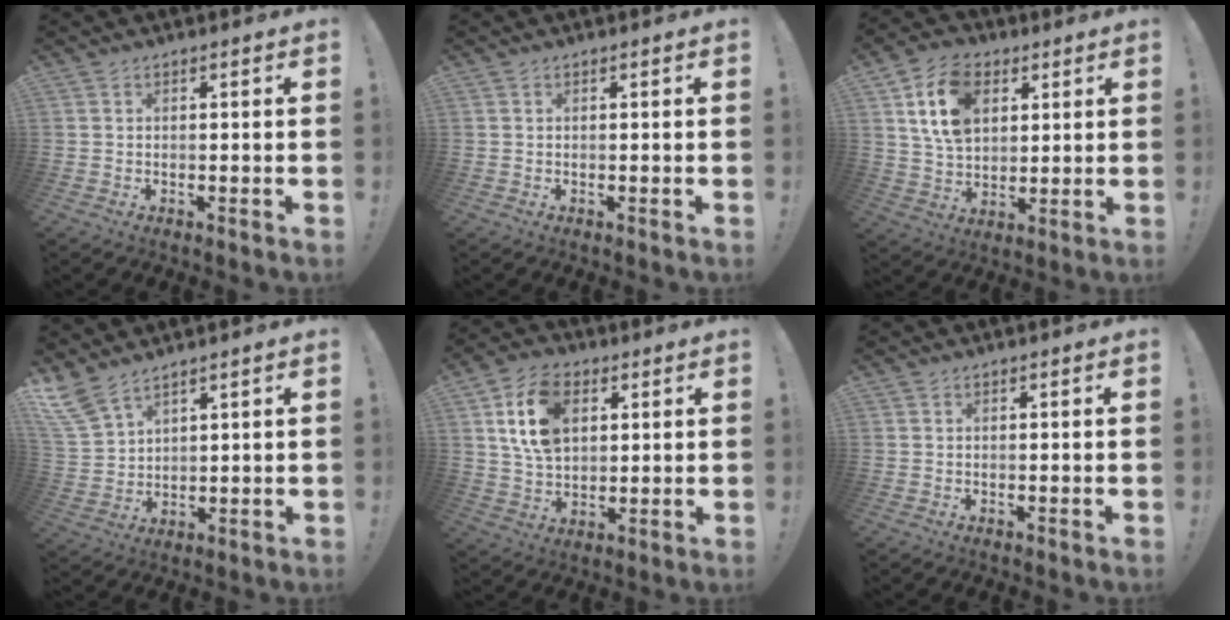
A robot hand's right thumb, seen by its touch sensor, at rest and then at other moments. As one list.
[{"total": 0.0}, {"total": 14.9, "force": [5.9, 10.5, 8.8], "torque": [-0.151, -0.006, 0.115]}, {"total": 7.8, "force": [6.3, 3.1, 3.5], "torque": [-0.085, -0.034, 0.124]}, {"total": 15.1, "force": [5.3, 10.3, 9.7], "torque": [-0.184, -0.004, 0.100]}, {"total": 0.0}]